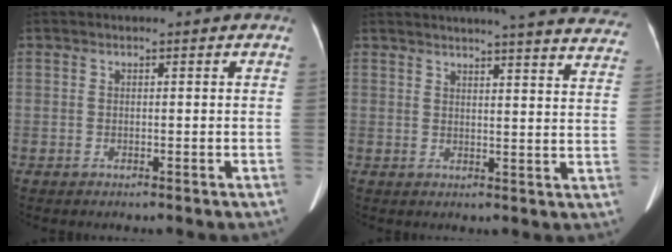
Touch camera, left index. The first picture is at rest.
{"total": 26.3, "force": [24.3, 2.0, 9.9], "torque": [-0.130, -0.066, 0.267]}